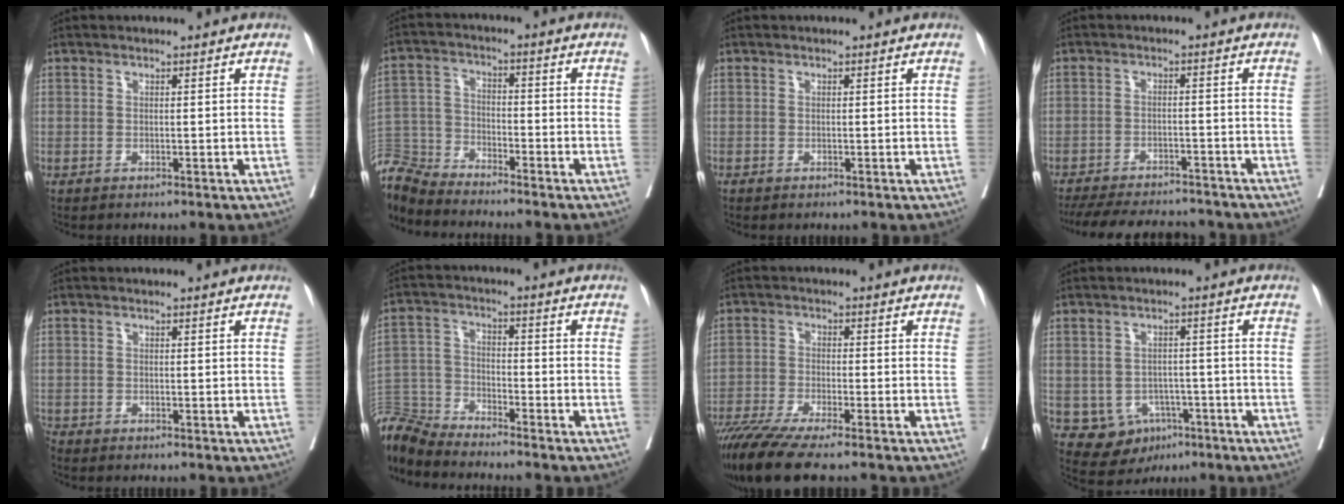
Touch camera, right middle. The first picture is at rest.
{"total": 8.0, "force": [-7.9, 1.0, -0.2], "torque": [-0.001, 0.008, -0.158]}
{"total": 0.0}
{"total": 16.5, "force": [-14.8, 3.9, 6.2], "torque": [-0.139, -0.013, -0.204]}
{"total": 1.4, "force": [-1.3, 0.3, 0.2], "torque": [-0.004, -0.002, -0.025]}
{"total": 10.8, "force": [-10.6, 0.8, 1.4], "torque": [-0.032, 0.014, -0.208]}
{"total": 10.9, "force": [-8.8, 0.4, 6.4], "torque": [-0.108, -0.026, -0.150]}
{"total": 6.3, "force": [-2.7, 5.3, 2.1], "torque": [-0.027, 0.007, -0.028]}